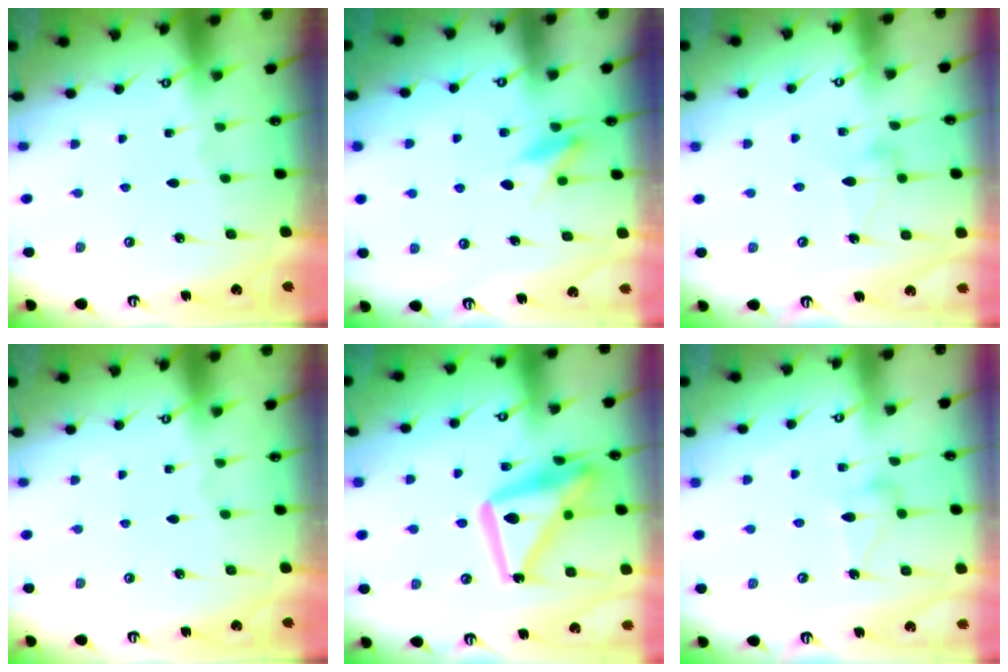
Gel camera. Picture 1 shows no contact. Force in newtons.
{"total": 5.2, "press": 5.1, "slide": 0.9}
{"total": 8.5, "press": 8.5, "slide": 0.3}
{"total": 0.0}
{"total": 18.7, "press": 18.6, "slide": 1.7}
{"total": 10.1, "press": 10.0, "slide": 0.4}